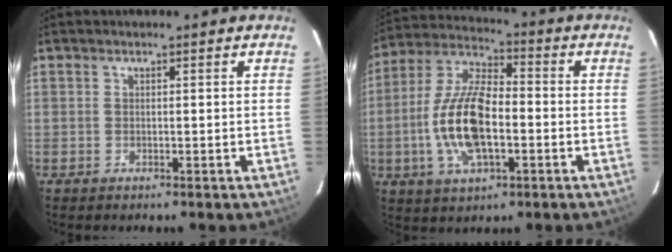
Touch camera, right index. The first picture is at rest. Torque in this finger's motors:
{"motor_torque": [2.05, -0.09, 1.05, 0.21]}